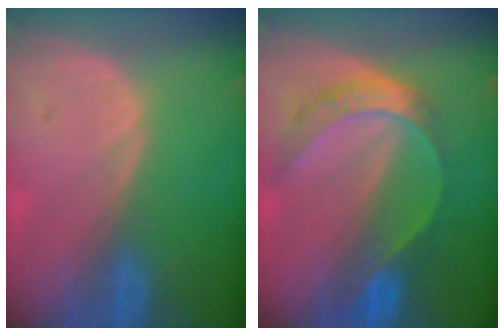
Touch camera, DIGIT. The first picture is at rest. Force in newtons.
{"total": 7.7, "press": 6.5, "slide": 4.2}